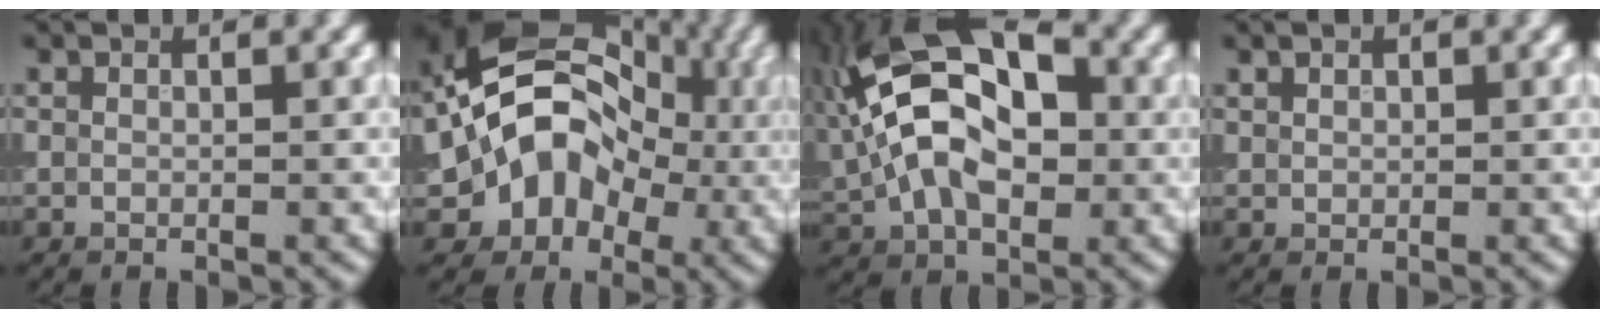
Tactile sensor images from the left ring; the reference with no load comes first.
{"total": 11.7, "force": [-1.4, 9.4, 6.9], "torque": [-0.081, 0.006, -0.050]}
{"total": 12.8, "force": [1.7, 7.8, 10.0], "torque": [-0.186, 0.022, 0.017]}
{"total": 0.7, "force": [0.5, 0.5, 0.0], "torque": [0.002, 0.001, 0.011]}